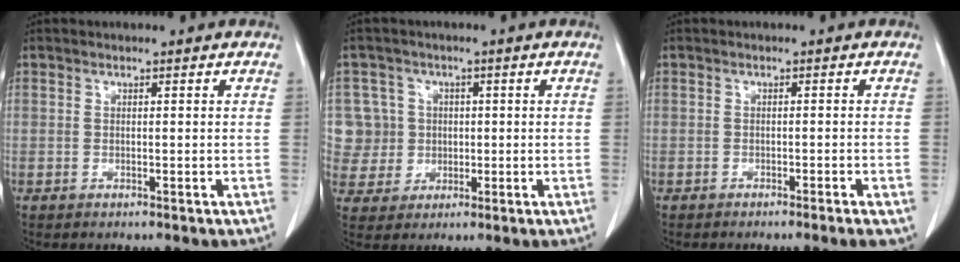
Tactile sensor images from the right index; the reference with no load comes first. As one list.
[{"total": 7.6, "force": [0.7, 7.5, 0.1], "torque": [-0.005, 0.026, 0.025]}, {"total": 3.9, "force": [-2.3, 0.6, 3.1], "torque": [-0.029, -0.008, -0.030]}]